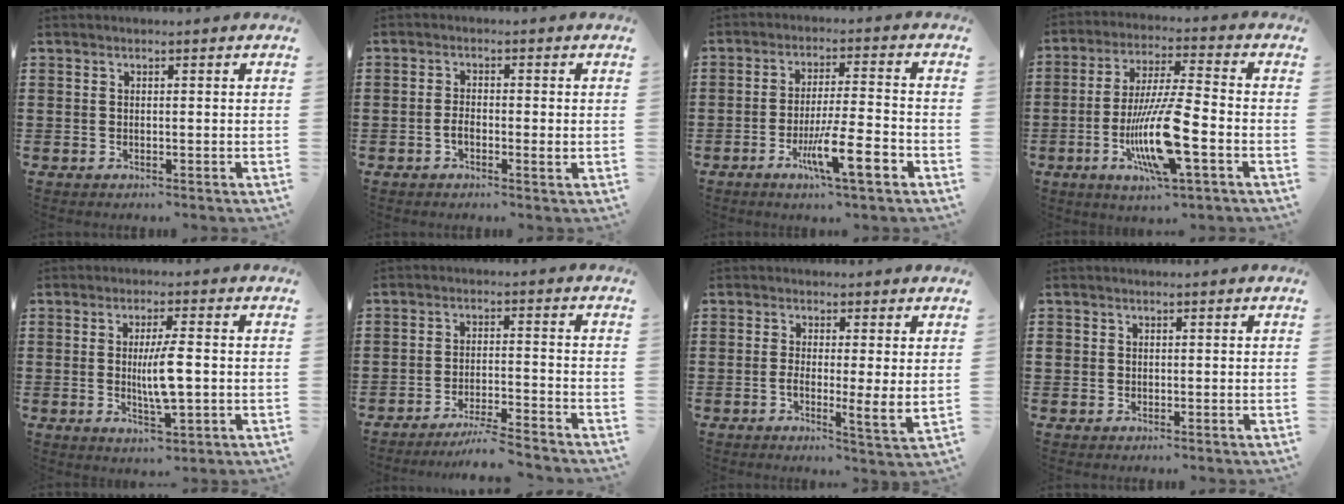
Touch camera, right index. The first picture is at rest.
{"total": 2.7, "force": [-0.7, 0.8, 2.4], "torque": [-0.052, -0.003, -0.014]}
{"total": 9.4, "force": [-4.5, 1.2, 8.2], "torque": [-0.141, -0.003, -0.078]}
{"total": 13.3, "force": [-4.3, 2.3, 12.3], "torque": [-0.252, -0.011, -0.084]}
{"total": 6.7, "force": [-0.5, 1.7, 6.5], "torque": [-0.127, -0.005, -0.013]}
{"total": 4.6, "force": [-4.3, -0.5, 1.6], "torque": [-0.036, -0.013, -0.086]}
{"total": 3.9, "force": [0.3, 0.6, 3.8], "torque": [-0.066, -0.008, 0.004]}
{"total": 0.8, "force": [0.1, 0.8, 0.2], "torque": [-0.005, 0.005, 0.001]}